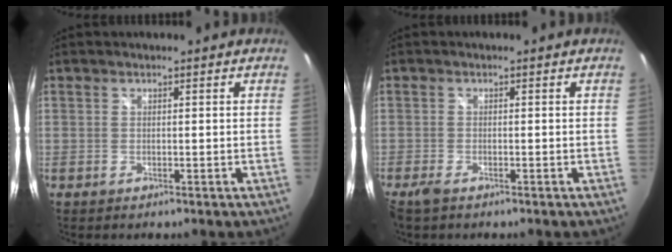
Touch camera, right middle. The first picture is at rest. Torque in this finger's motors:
{"motor_torque": [0.61, -0.77, 0.01, 0.05]}